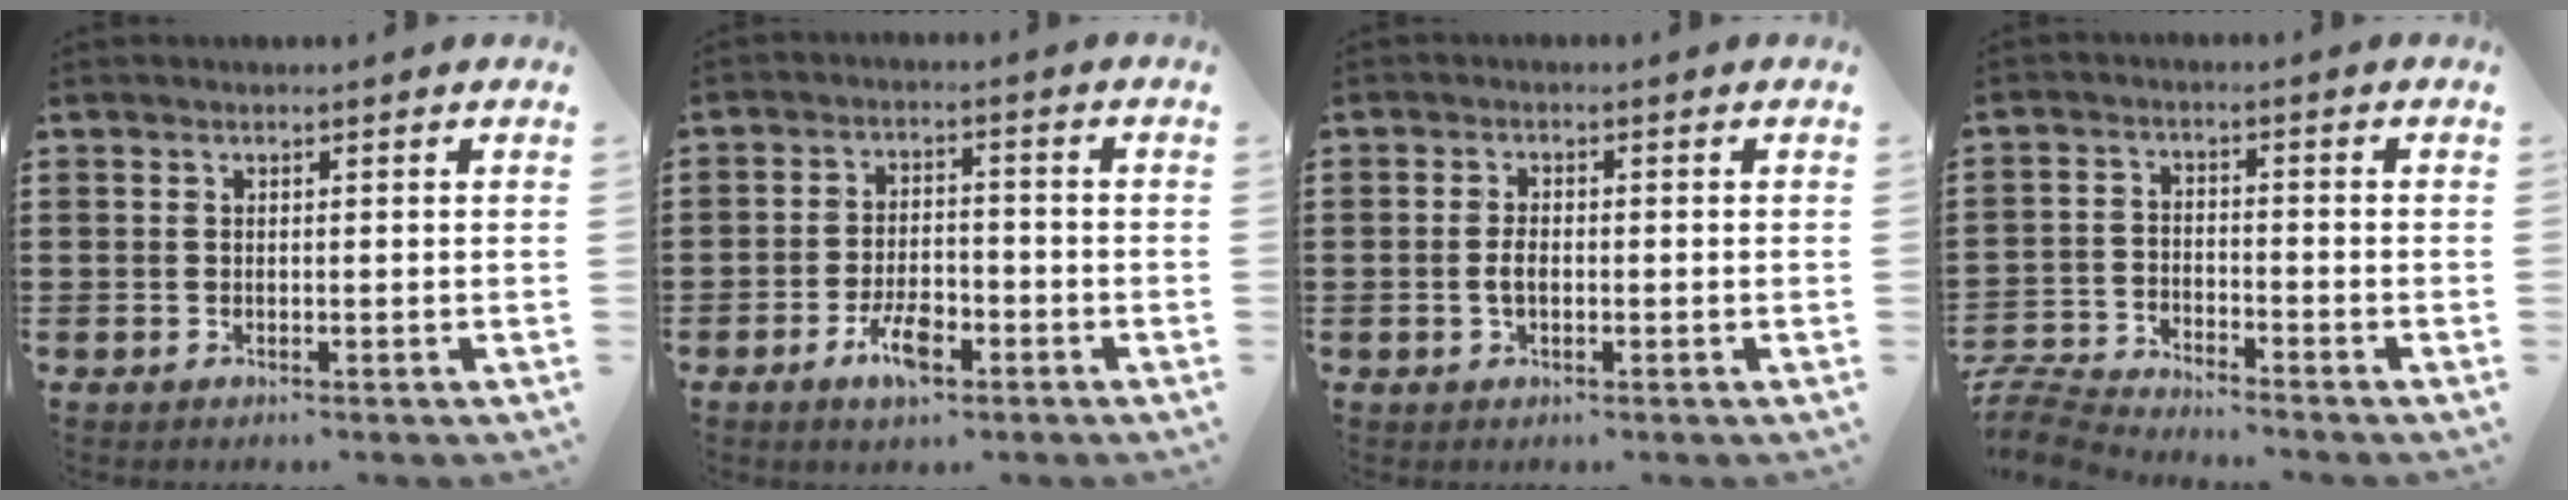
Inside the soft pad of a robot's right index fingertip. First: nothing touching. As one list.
[{"total": 6.1, "force": [-3.1, 2.4, 4.6], "torque": [-0.085, 0.002, -0.061]}, {"total": 2.3, "force": [-0.3, 1.2, 1.9], "torque": [-0.044, 0.001, -0.009]}, {"total": 5.3, "force": [-5.3, 0.4, 0.5], "torque": [-0.036, -0.003, -0.114]}]